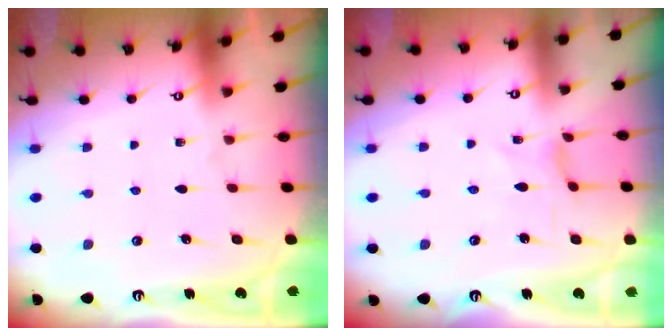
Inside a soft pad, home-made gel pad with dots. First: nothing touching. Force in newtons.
{"total": 0.6, "press": 0.6, "slide": 0.2}